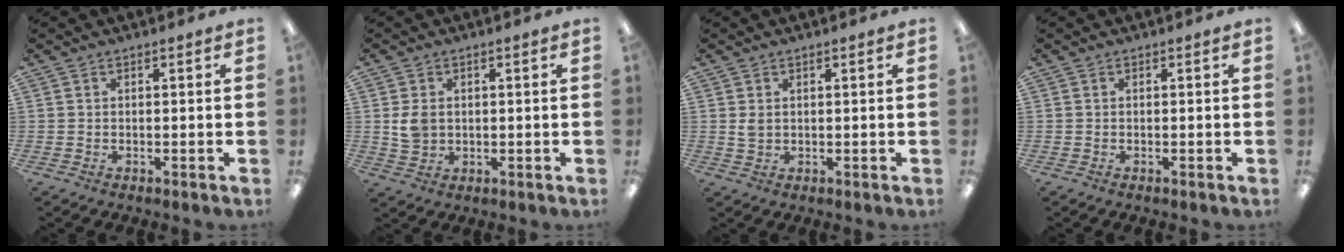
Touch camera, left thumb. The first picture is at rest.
{"total": 4.3, "force": [0.7, 3.4, 2.5], "torque": [-0.041, 0.003, 0.014]}
{"total": 1.9, "force": [0.6, 1.2, 1.2], "torque": [-0.027, 0.004, 0.011]}
{"total": 0.0}